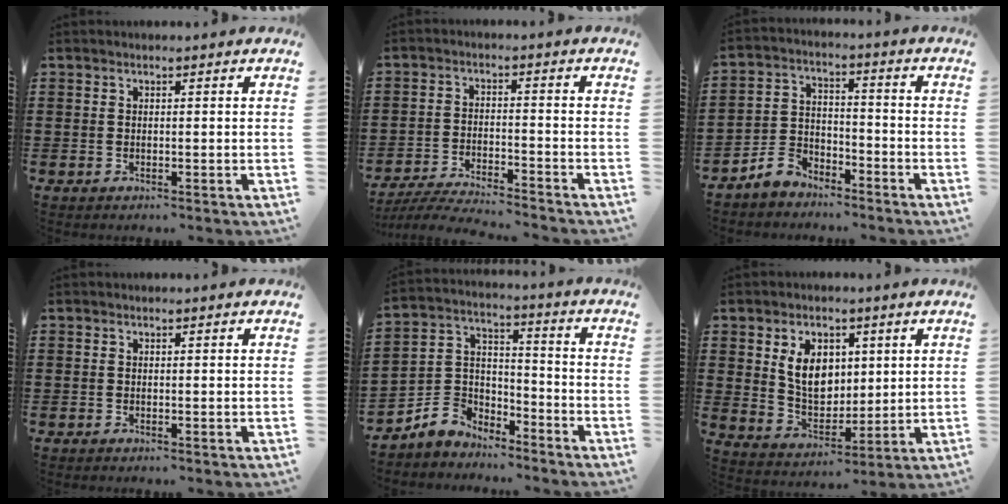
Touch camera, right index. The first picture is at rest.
{"total": 4.7, "force": [-4.6, -0.1, 1.1], "torque": [-0.034, -0.008, -0.096]}
{"total": 5.6, "force": [-4.8, 2.6, 1.3], "torque": [-0.045, 0.013, -0.100]}
{"total": 0.0}
{"total": 5.0, "force": [-3.9, 3.2, 0.0], "torque": [-0.038, 0.004, -0.089]}
{"total": 7.6, "force": [2.1, 5.5, 4.8], "torque": [-0.102, 0.008, 0.035]}